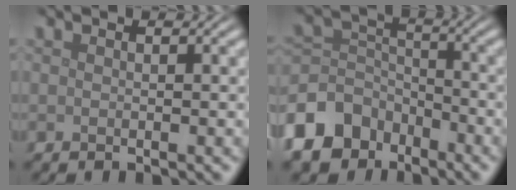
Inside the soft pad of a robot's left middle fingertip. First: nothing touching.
{"total": 8.8, "force": [-5.9, 5.9, 2.7], "torque": [-0.058, 0.000, -0.122]}